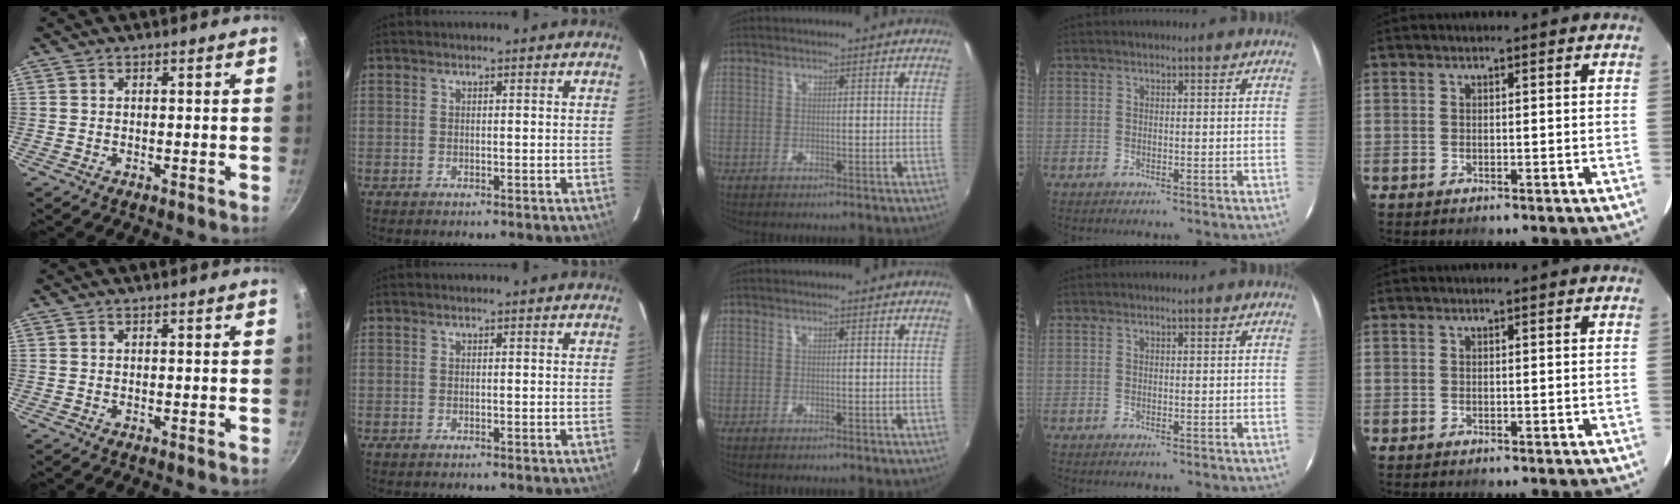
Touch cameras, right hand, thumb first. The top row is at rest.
{}